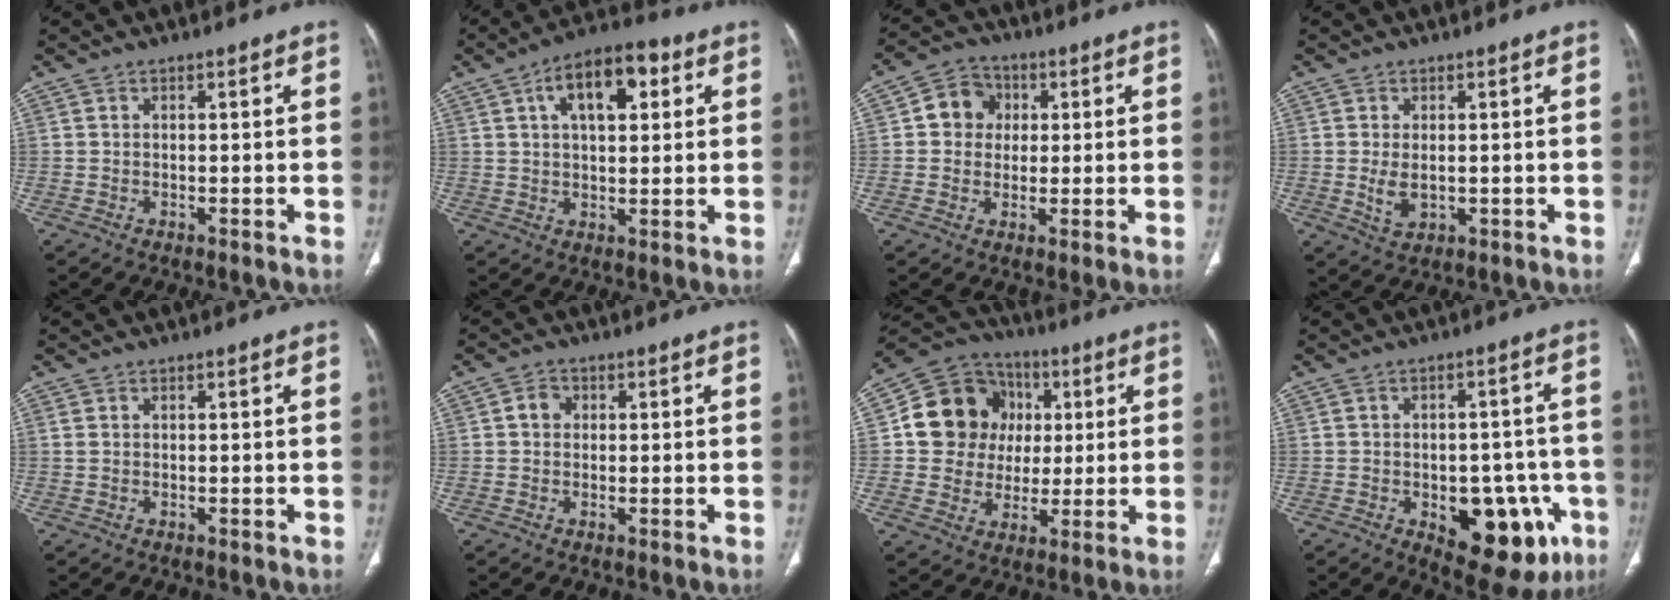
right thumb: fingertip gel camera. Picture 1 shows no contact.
{"total": 11.8, "force": [4.1, 5.9, 9.3], "torque": [-0.132, 0.013, 0.059]}
{"total": 7.4, "force": [1.3, 6.6, 3.0], "torque": [-0.018, 0.007, 0.013]}
{"total": 3.8, "force": [-0.2, 2.3, 3.0], "torque": [-0.056, -0.008, 0.005]}
{"total": 0.9, "force": [0.2, 0.6, 0.7], "torque": [-0.024, 0.008, 0.009]}
{"total": 2.5, "force": [0.3, 2.2, 1.2], "torque": [-0.011, 0.009, 0.003]}
{"total": 15.8, "force": [2.5, 14.2, 6.5], "torque": [-0.076, 0.018, 0.046]}
{"total": 16.6, "force": [-6.0, 9.1, 12.5], "torque": [-0.119, 0.024, -0.061]}